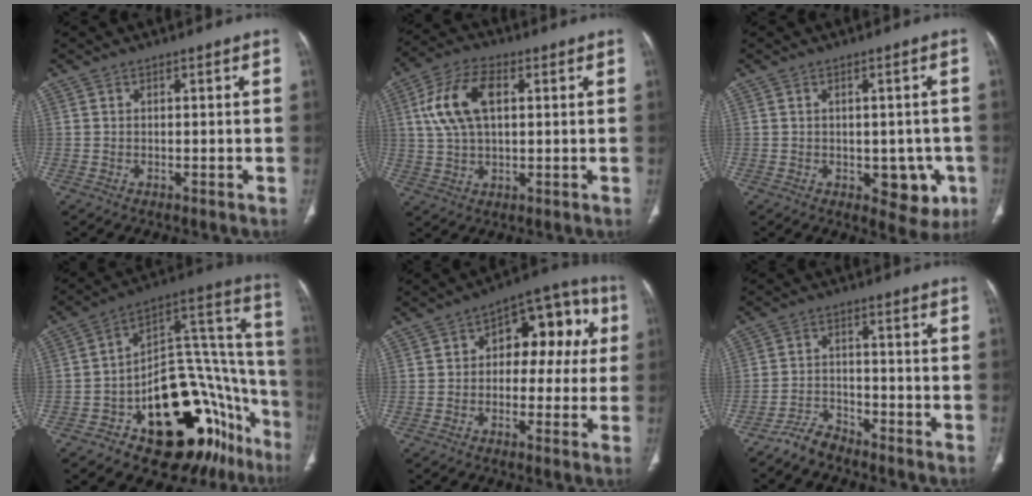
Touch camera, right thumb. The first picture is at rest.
{"total": 11.7, "force": [2.9, 6.4, 9.4], "torque": [-0.190, 0.014, 0.054]}
{"total": 7.7, "force": [-2.2, 4.5, 5.9], "torque": [-0.034, 0.000, -0.017]}
{"total": 28.5, "force": [-15.0, 13.8, 19.9], "torque": [-0.142, 0.135, -0.212]}
{"total": 14.7, "force": [2.2, 8.8, 11.6], "torque": [-0.098, 0.046, 0.021]}
{"total": 4.0, "force": [-3.8, 1.2, 0.6], "torque": [-0.011, 0.018, -0.075]}